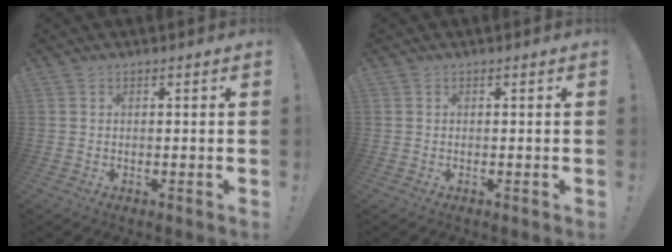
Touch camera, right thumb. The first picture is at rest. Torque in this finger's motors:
{"motor_torque": [0.17, -0.05, -0.25, -0.01, 0.01]}